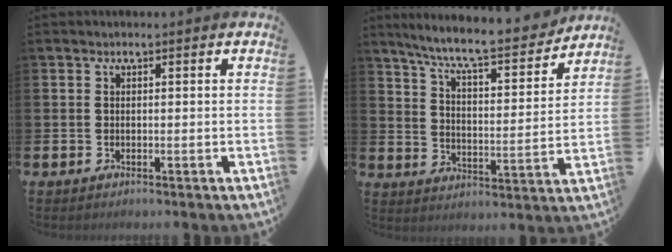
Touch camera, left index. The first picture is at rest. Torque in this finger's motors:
{"motor_torque": [0.92, -1.22, 0.66, 0.21]}